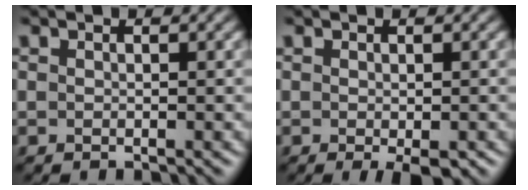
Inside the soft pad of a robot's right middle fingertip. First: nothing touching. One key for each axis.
{"total": 1.9, "fx": -0.8, "fy": 0.5, "fz": 1.6, "tx": -0.025, "ty": -0.007, "tz": -0.010}